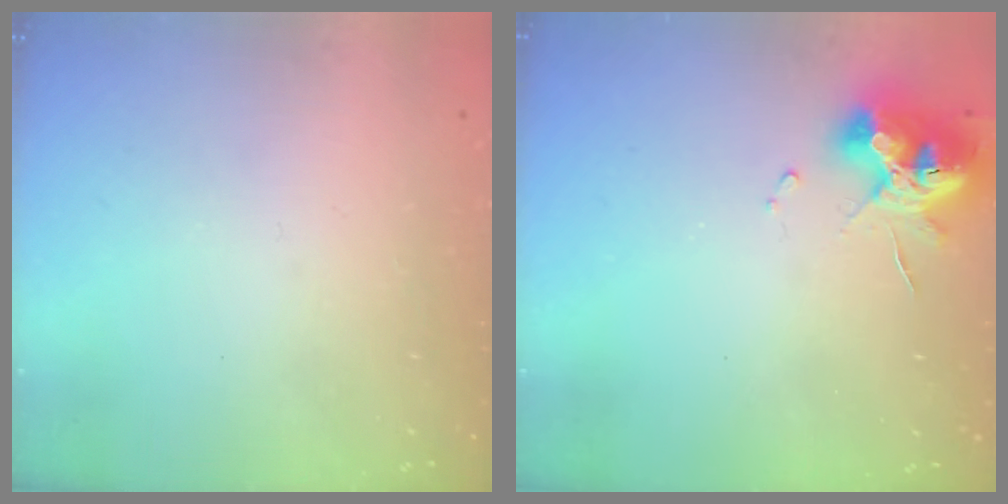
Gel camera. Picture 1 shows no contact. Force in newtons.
{"total": 11.7, "press": 11.6, "slide": 1.3}